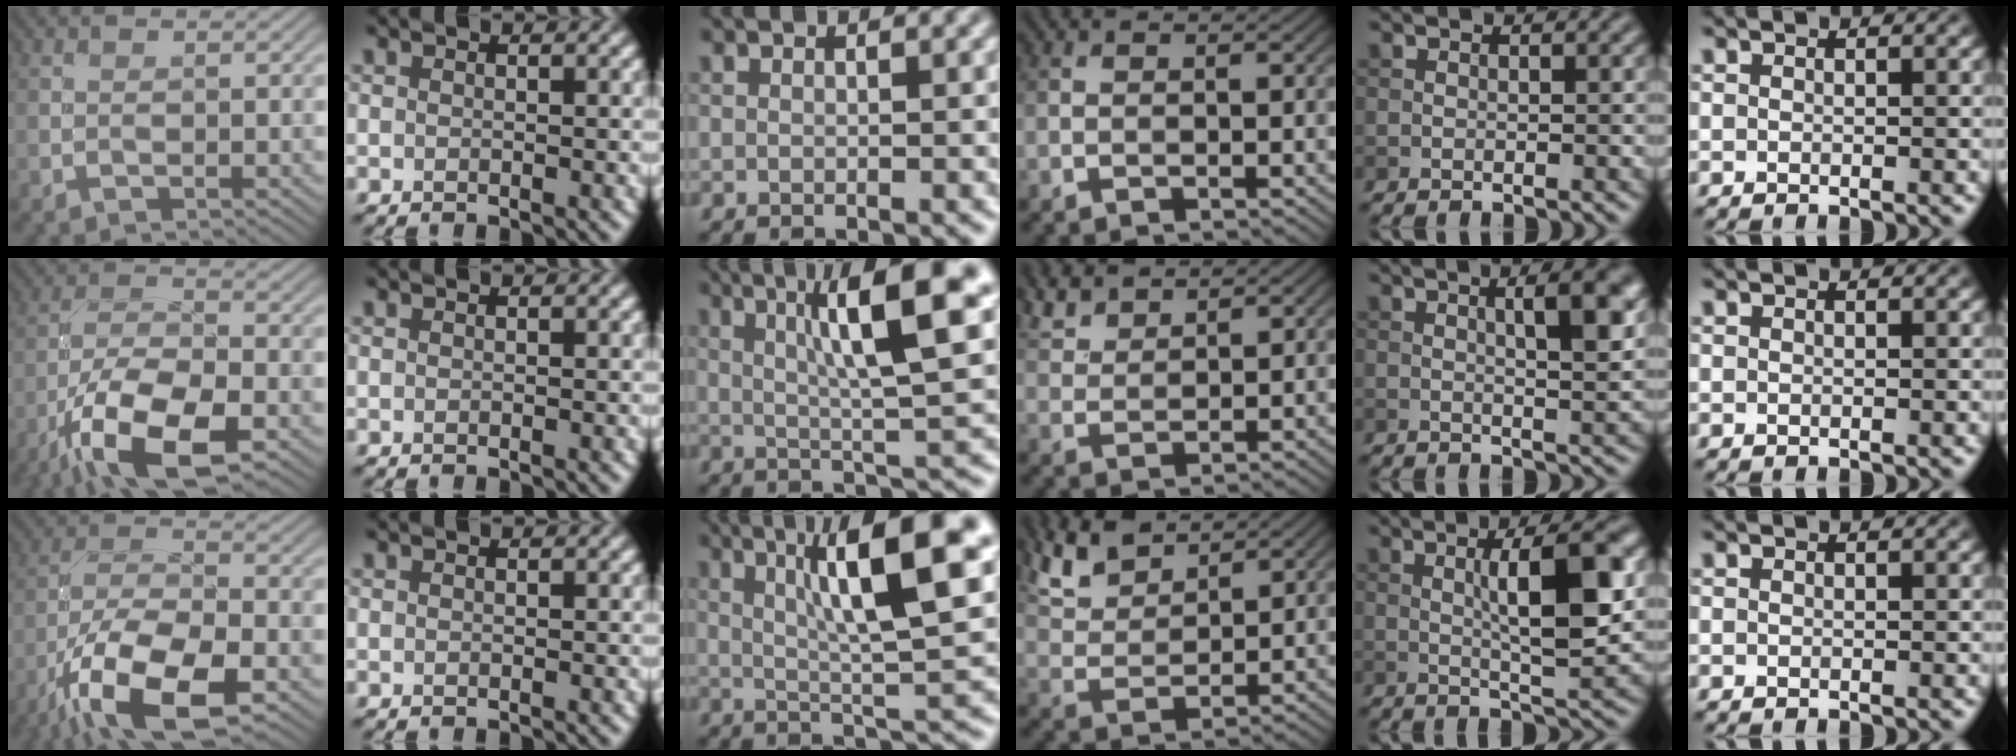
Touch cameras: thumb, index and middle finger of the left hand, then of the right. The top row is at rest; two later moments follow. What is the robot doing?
{"motion": "unscrew", "object": "medicine bottle"}